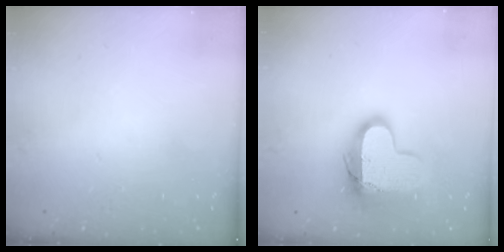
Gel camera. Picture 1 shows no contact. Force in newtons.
{"total": 14.1, "press": 14.1, "slide": 1.1}